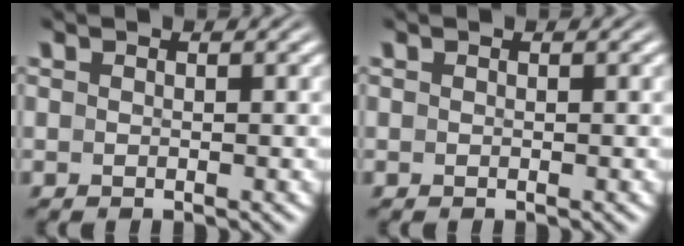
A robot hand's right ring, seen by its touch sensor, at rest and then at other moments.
{"total": 0.0}